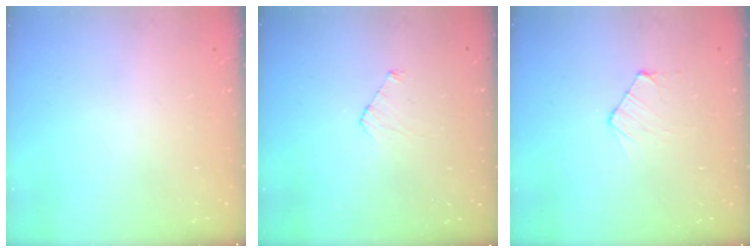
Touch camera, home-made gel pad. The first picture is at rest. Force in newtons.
{"total": 3.6, "press": 3.6, "slide": 0.2}
{"total": 4.8, "press": 4.7, "slide": 0.5}